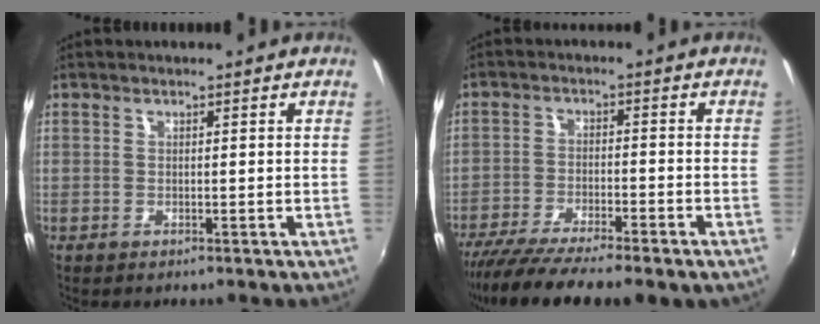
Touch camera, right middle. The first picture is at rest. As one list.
[{"total": 13.3, "force": [-10.8, 1.9, 7.6], "torque": [-0.155, -0.045, -0.176]}]